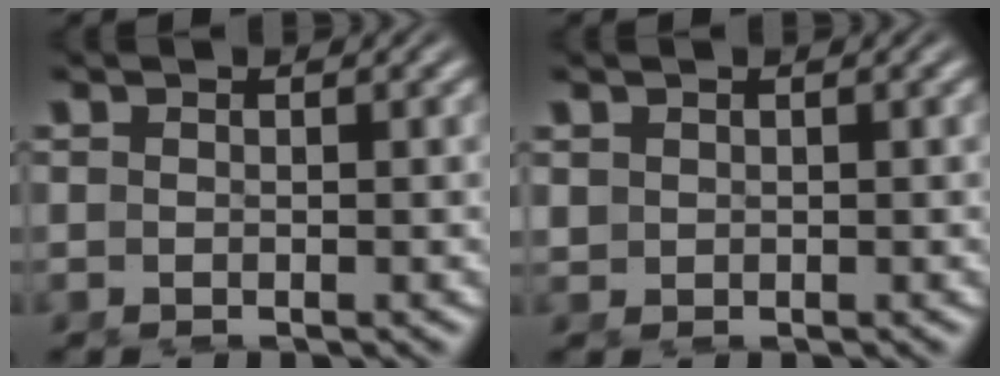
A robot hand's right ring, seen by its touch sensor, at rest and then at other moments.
{"total": 0.7, "force": [0.6, 0.4, 0.2], "torque": [-0.006, -0.004, 0.018]}